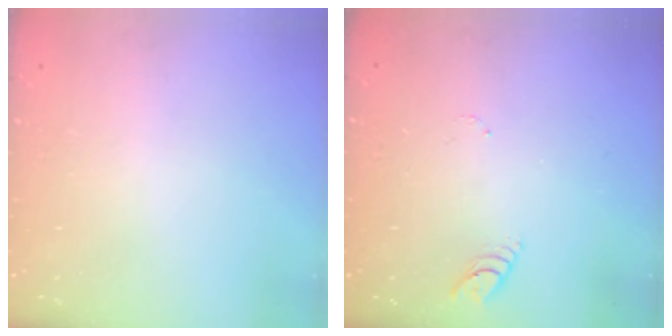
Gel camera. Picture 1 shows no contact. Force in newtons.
{"total": 3.5, "press": 3.5, "slide": 0.3}